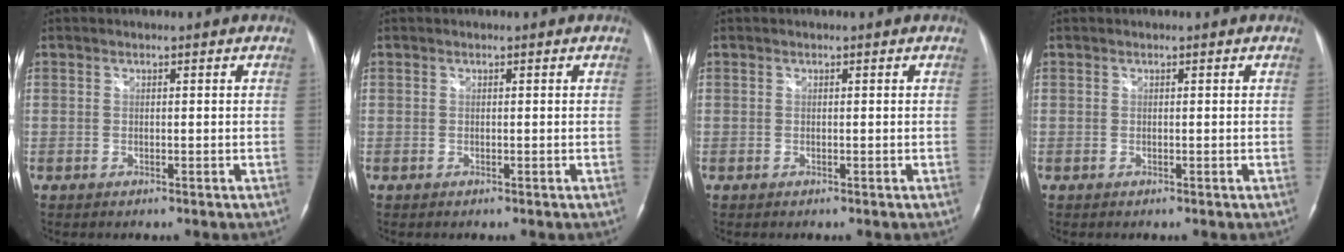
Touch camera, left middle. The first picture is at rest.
{"total": 0.0}
{"total": 0.0}
{"total": 0.0}